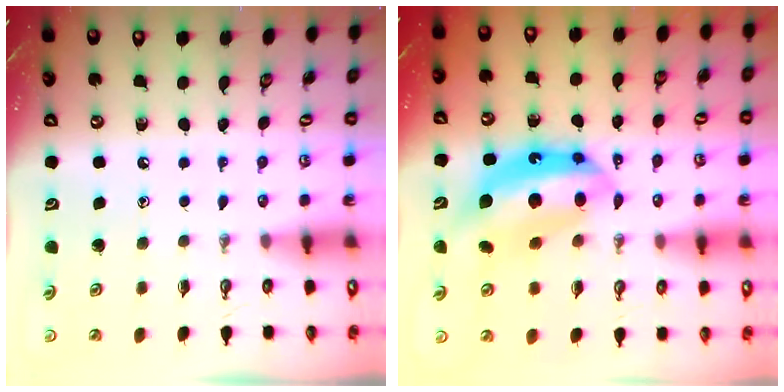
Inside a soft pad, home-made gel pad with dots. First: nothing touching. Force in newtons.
{"total": 14.2, "press": 14.1, "slide": 1.2}